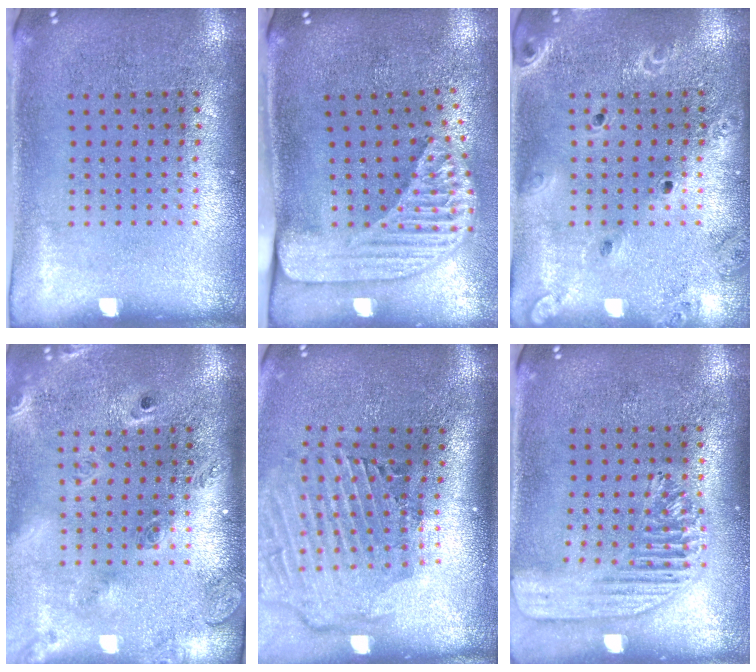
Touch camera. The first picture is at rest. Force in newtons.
{"total": 2.4, "press": 1.8, "slide": 1.7}
{"total": 1.9, "press": 1.8, "slide": 0.7}
{"total": 2.6, "press": 1.8, "slide": 1.8}
{"total": 2.9, "press": 2.1, "slide": 2.0}
{"total": 1.7, "press": 1.5, "slide": 0.7}